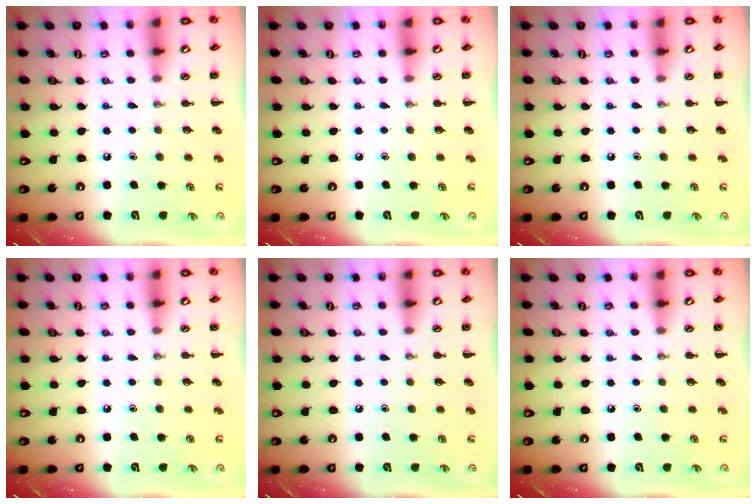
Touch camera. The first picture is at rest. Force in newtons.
{"total": 0.0}
{"total": 0.0}
{"total": 0.0}
{"total": 0.0}
{"total": 0.0}